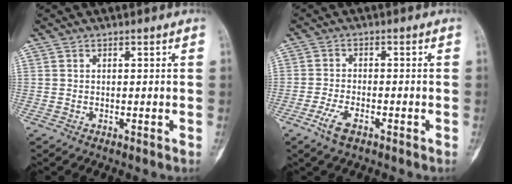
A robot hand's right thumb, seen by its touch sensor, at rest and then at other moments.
{"total": 4.2, "force": [-2.5, 1.7, 3.0], "torque": [-0.067, 0.008, -0.048]}